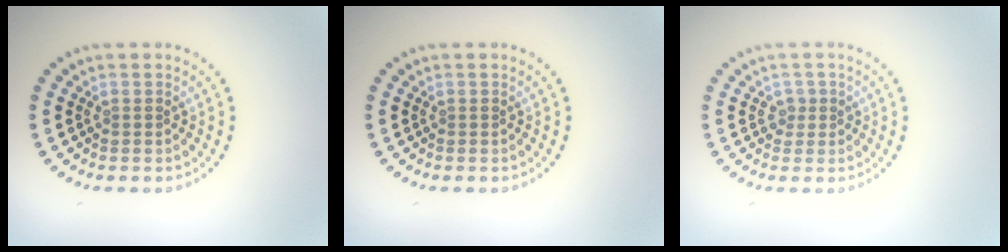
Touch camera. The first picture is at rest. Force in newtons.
{"total": 0.0}
{"total": 1.1, "press": 0.8, "slide": 0.8}